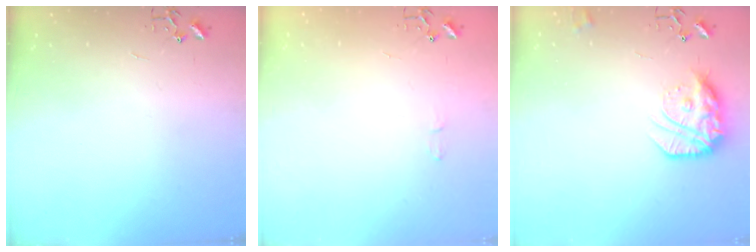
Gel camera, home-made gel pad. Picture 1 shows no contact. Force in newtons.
{"total": 4.5, "press": 4.5, "slide": 0.4}
{"total": 16.5, "press": 16.4, "slide": 1.3}